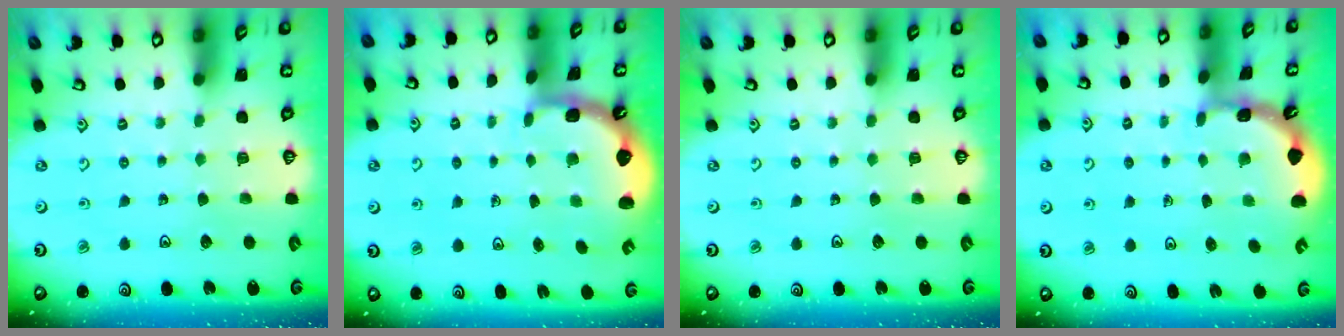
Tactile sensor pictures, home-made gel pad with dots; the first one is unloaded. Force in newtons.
{"total": 2.4, "press": 1.7, "slide": 1.6}
{"total": 0.0}
{"total": 1.9, "press": 1.9, "slide": 0.0}